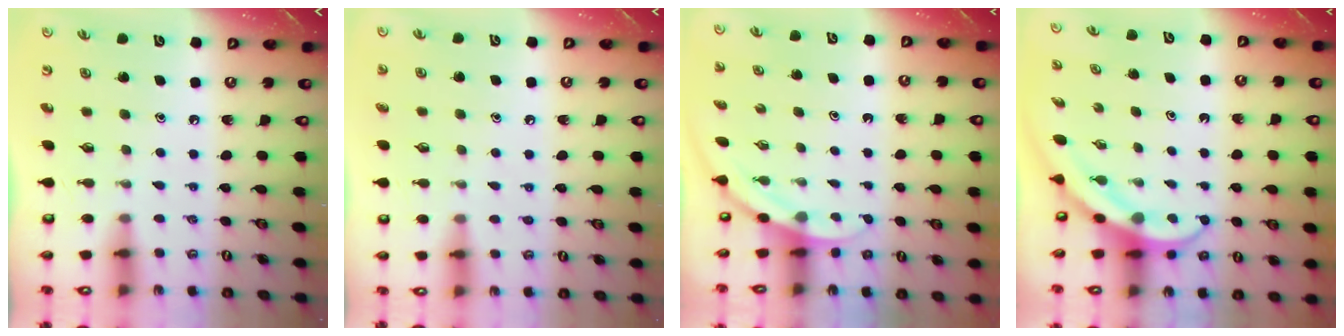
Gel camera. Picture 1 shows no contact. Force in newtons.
{"total": 4.2, "press": 4.0, "slide": 1.0}
{"total": 4.1, "press": 4.1, "slide": 0.3}
{"total": 4.0, "press": 4.0, "slide": 0.4}